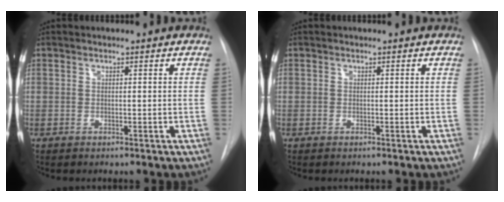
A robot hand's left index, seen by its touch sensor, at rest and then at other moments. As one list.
[{"total": 0.0}]